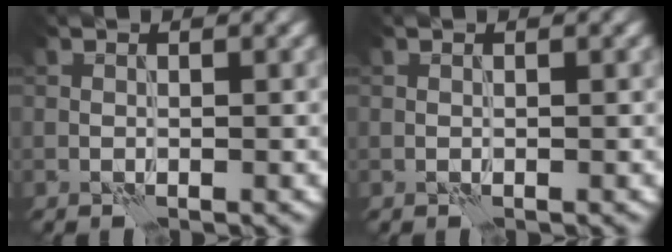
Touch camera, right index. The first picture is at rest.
{"total": 0.0}